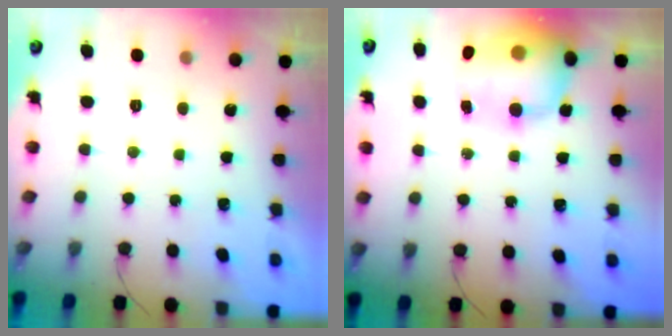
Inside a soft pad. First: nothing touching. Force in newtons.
{"total": 15.8, "press": 15.3, "slide": 3.7}